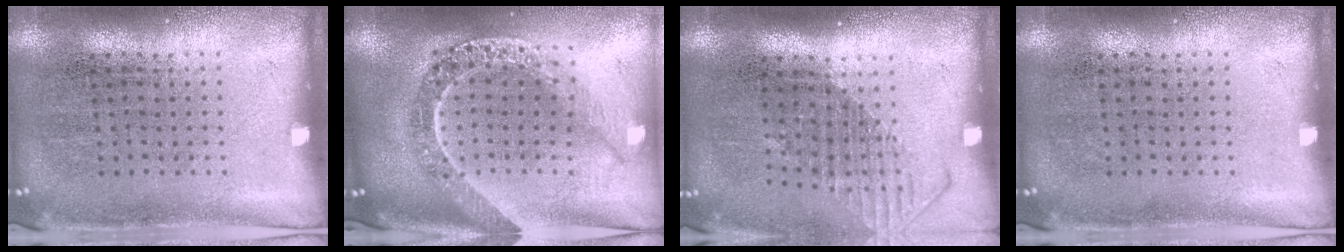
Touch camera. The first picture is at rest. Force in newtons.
{"total": 2.5, "press": 2.1, "slide": 1.4}
{"total": 1.5, "press": 1.2, "slide": 1.0}
{"total": 0.0}